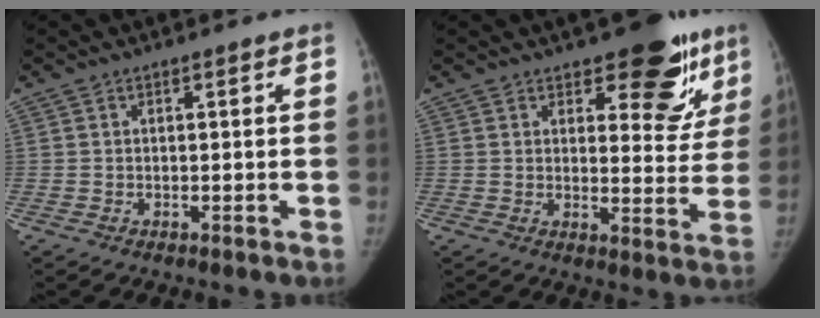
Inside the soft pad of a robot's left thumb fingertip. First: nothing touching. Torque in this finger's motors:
{"motor_torque": [0.71, -0.18, 0.93, -0.71, 0.16]}